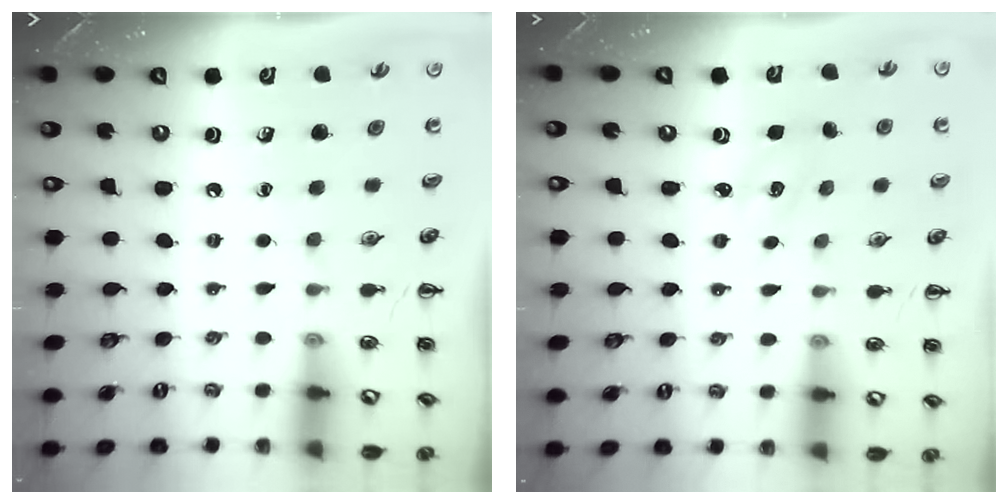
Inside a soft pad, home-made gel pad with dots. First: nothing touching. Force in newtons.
{"total": 1.6, "press": 1.5, "slide": 0.5}